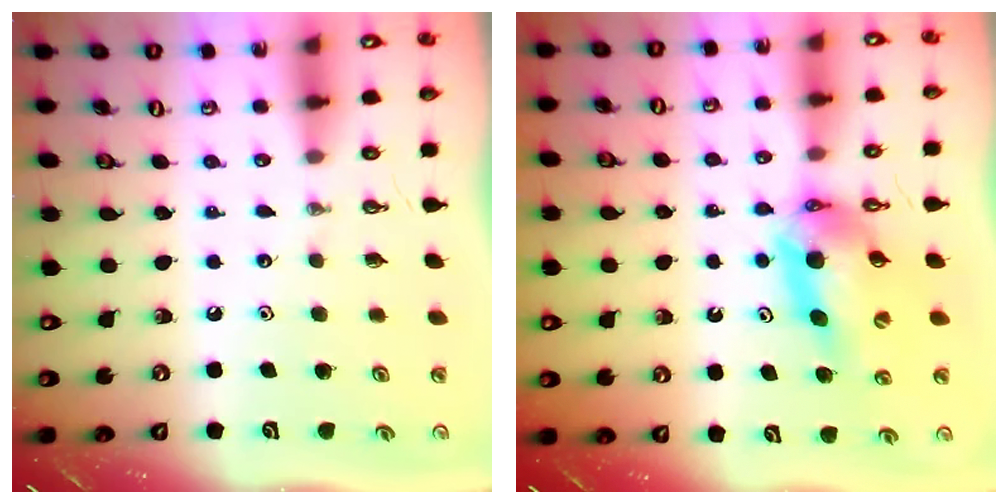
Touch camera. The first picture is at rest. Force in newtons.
{"total": 11.0, "press": 10.9, "slide": 1.1}